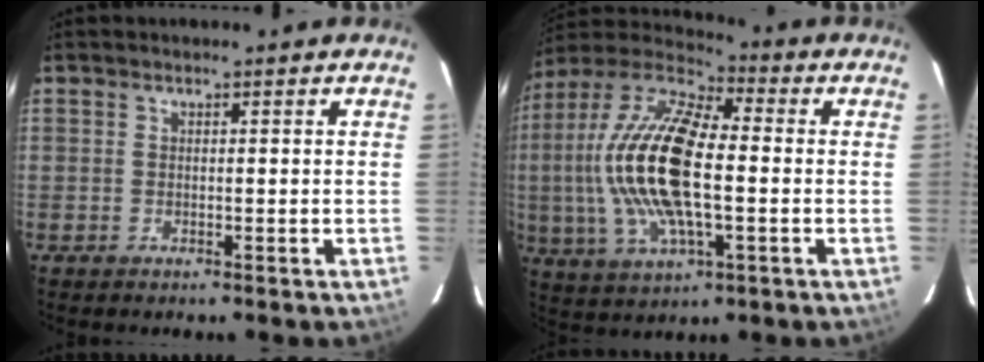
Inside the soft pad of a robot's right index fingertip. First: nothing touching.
{"total": 20.7, "force": [-0.7, 8.2, 19.0], "torque": [-0.379, 0.003, -0.020]}